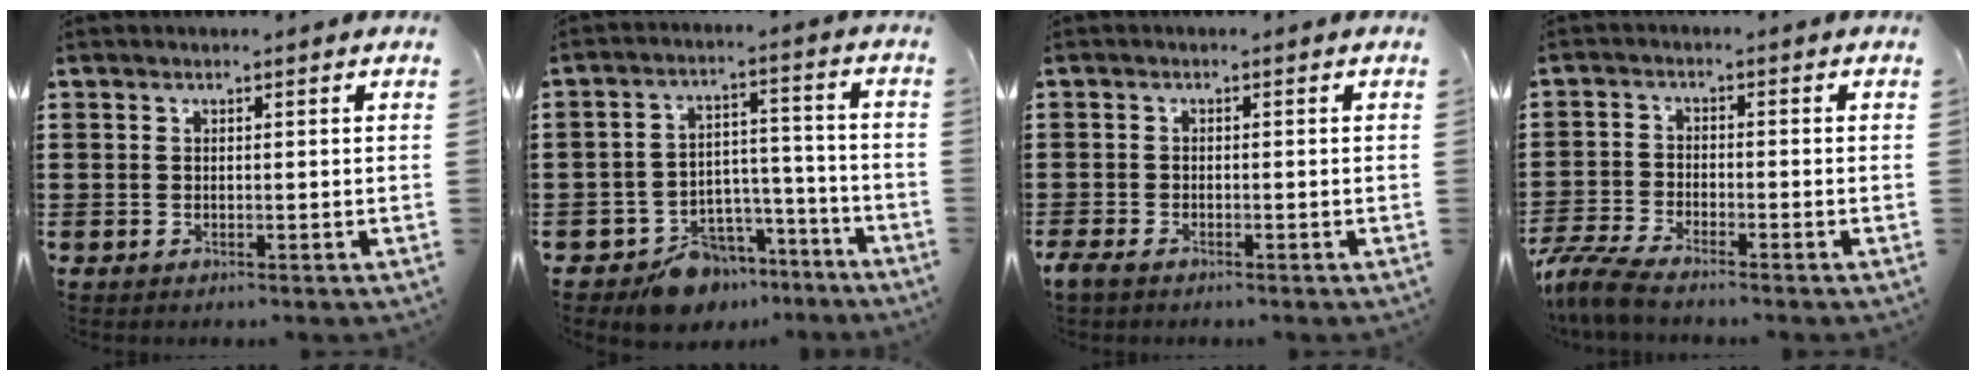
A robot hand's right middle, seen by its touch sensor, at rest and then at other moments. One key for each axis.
{"total": 9.0, "fx": -7.9, "fy": 3.8, "fz": 1.9, "tx": -0.024, "ty": 0.038, "tz": -0.145}
{"total": 1.3, "fx": -1.1, "fy": 0.4, "fz": 0.7, "tx": -0.032, "ty": -0.008, "tz": -0.025}
{"total": 4.7, "fx": -4.2, "fy": 0.2, "fz": 2.0, "tx": -0.070, "ty": -0.019, "tz": -0.091}